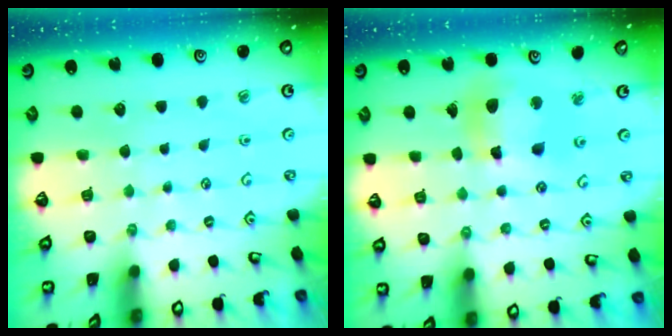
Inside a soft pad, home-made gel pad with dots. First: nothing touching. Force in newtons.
{"total": 11.1, "press": 10.8, "slide": 2.2}